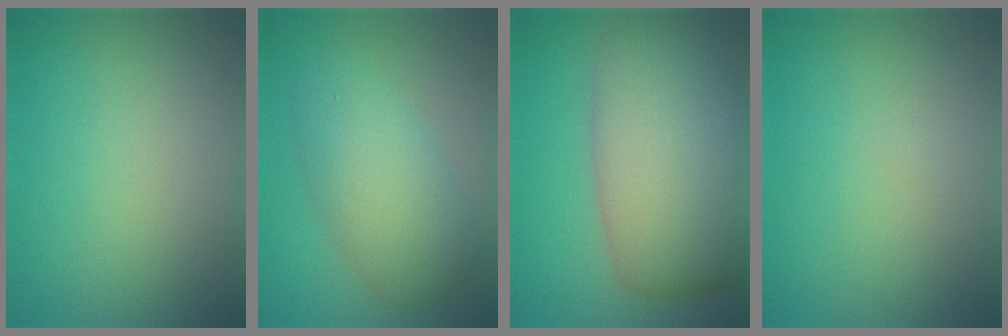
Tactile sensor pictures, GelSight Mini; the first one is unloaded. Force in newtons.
{"total": 5.6, "press": 5.6, "slide": 0.2}
{"total": 12.0, "press": 12.0, "slide": 0.5}
{"total": 0.0}